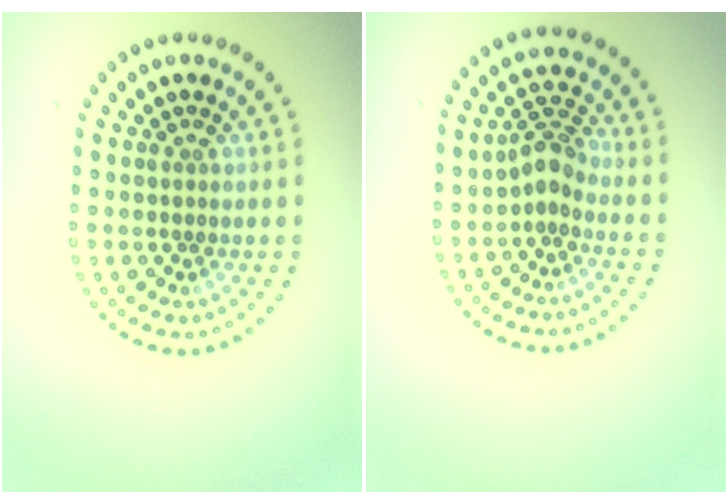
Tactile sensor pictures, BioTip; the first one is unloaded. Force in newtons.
{"total": 2.3, "press": 1.8, "slide": 1.5}